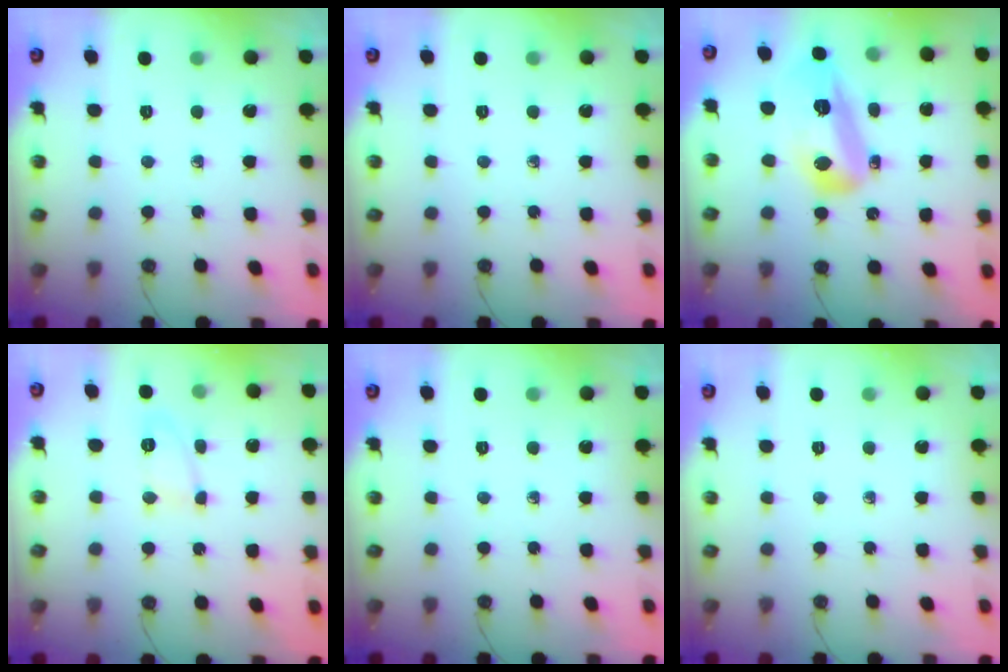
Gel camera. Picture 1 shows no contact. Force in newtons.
{"total": 0.0}
{"total": 14.9, "press": 14.8, "slide": 1.5}
{"total": 7.0, "press": 6.9, "slide": 0.7}
{"total": 0.0}
{"total": 0.0}